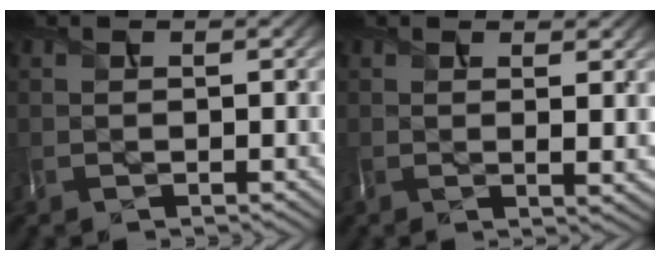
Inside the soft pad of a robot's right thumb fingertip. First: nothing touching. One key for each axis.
{"total": 3.1, "fx": 0.6, "fy": 0.7, "fz": 2.9, "tx": -0.048, "ty": -0.002, "tz": 0.011}